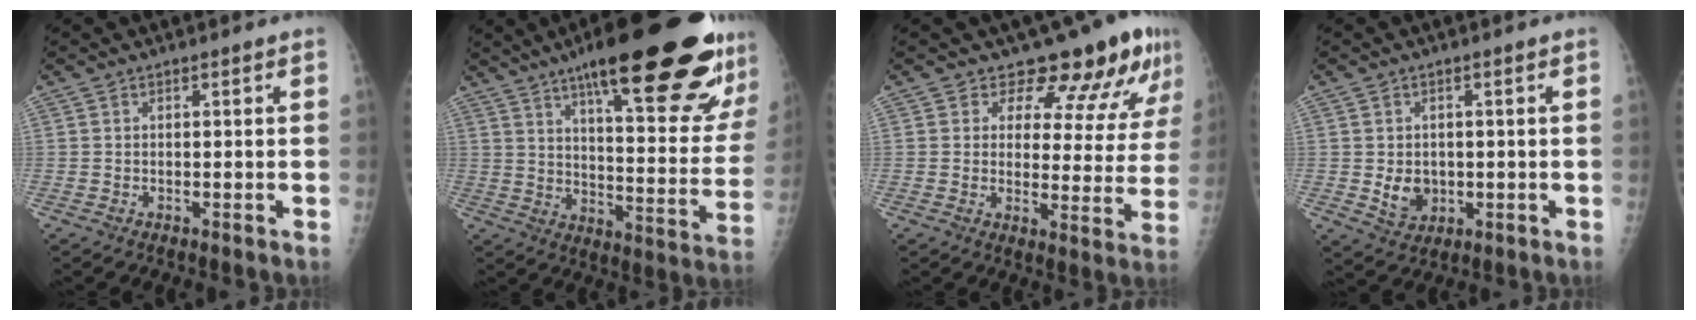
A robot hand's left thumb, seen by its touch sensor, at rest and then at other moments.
{"total": 31.0, "force": [19.0, 6.8, 23.6], "torque": [-0.272, -0.048, 0.272]}
{"total": 13.0, "force": [10.7, 5.6, 4.8], "torque": [-0.019, -0.072, 0.120]}
{"total": 4.9, "force": [-0.3, 4.0, 2.8], "torque": [-0.026, -0.004, 0.009]}